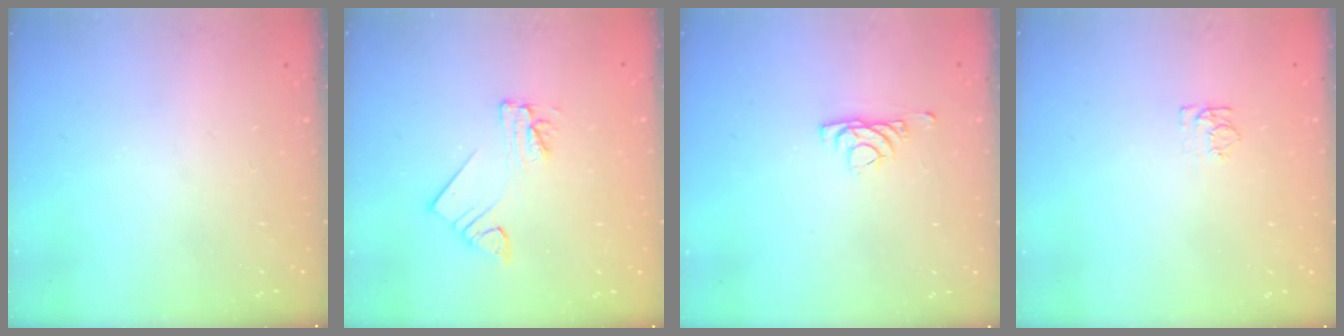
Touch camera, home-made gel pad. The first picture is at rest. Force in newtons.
{"total": 3.9, "press": 3.9, "slide": 0.2}
{"total": 4.1, "press": 4.0, "slide": 0.8}
{"total": 3.1, "press": 3.1, "slide": 0.5}